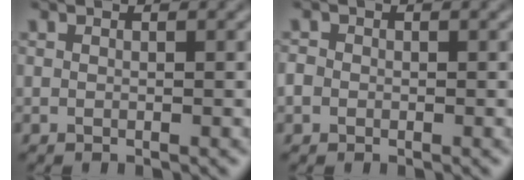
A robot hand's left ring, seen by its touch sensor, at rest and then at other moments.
{"total": 1.4, "force": [-0.5, 1.2, 0.3], "torque": [-0.005, 0.003, -0.008]}